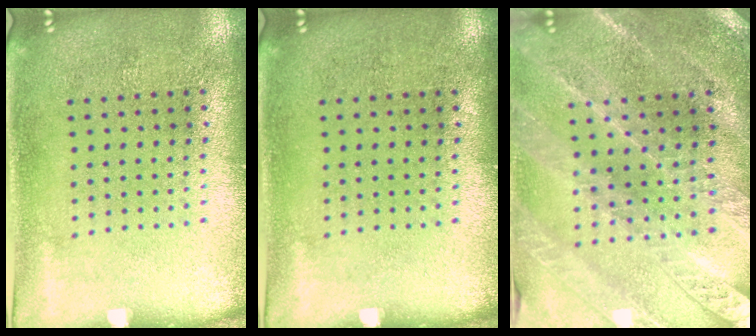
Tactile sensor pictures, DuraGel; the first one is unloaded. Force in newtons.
{"total": 0.0}
{"total": 2.4, "press": 2.4, "slide": 0.4}